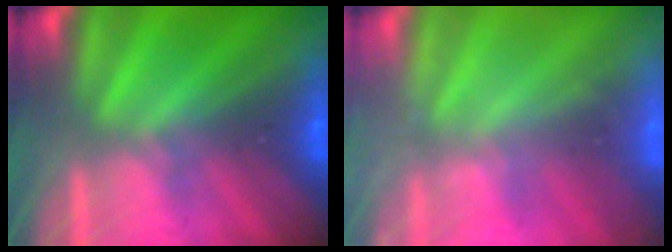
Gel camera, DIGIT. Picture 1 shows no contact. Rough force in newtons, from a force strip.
{"total": 2.1}